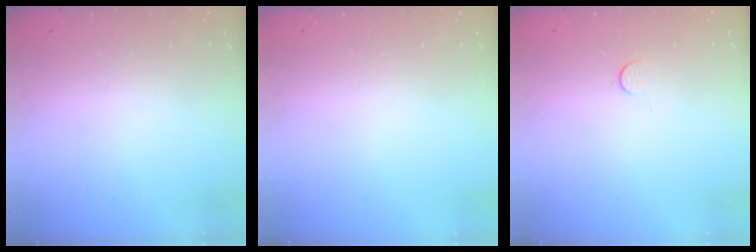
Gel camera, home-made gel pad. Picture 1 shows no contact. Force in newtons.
{"total": 0.0}
{"total": 2.8, "press": 2.8, "slide": 0.4}